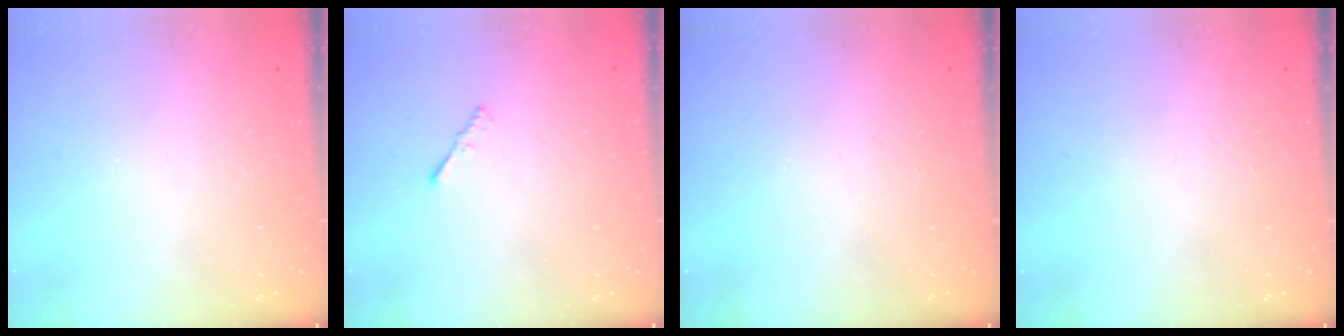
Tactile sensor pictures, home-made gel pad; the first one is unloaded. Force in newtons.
{"total": 0.7, "press": 0.6, "slide": 0.3}
{"total": 0.0}
{"total": 0.0}